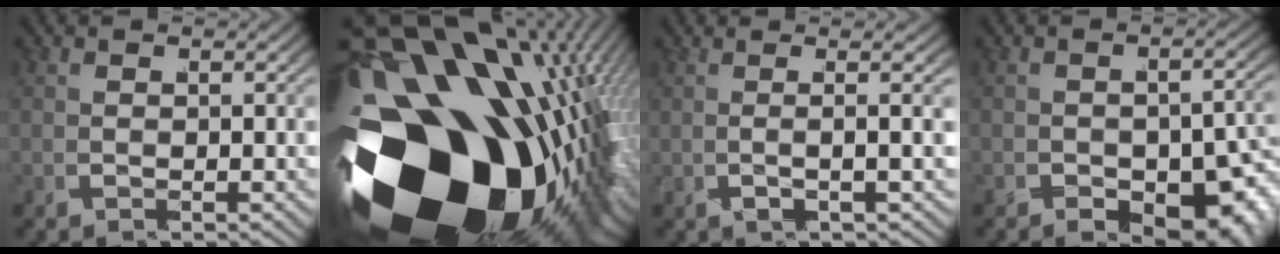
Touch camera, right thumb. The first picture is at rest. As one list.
[{"total": 42.9, "force": [-9.0, 27.2, 31.8], "torque": [-0.499, -0.083, -0.116]}, {"total": 4.0, "force": [0.8, 0.7, 3.9], "torque": [-0.054, 0.014, 0.008]}, {"total": 9.1, "force": [-2.8, 5.5, 6.6], "torque": [-0.098, -0.046, -0.021]}]